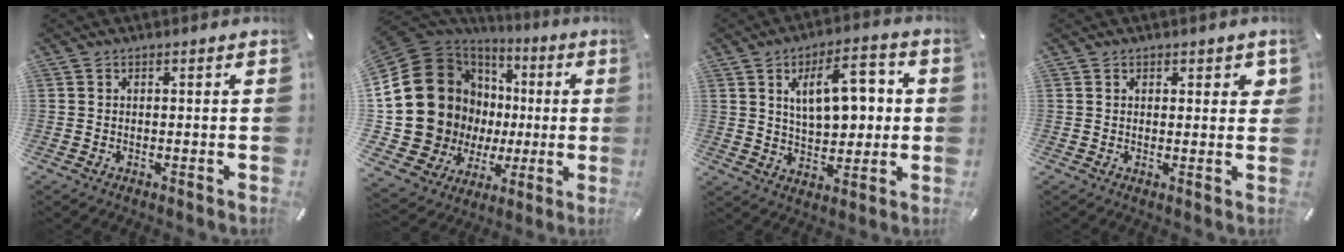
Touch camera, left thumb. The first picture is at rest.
{"total": 24.1, "force": [1.4, 20.1, 13.1], "torque": [-0.277, -0.032, 0.069]}
{"total": 13.4, "force": [3.9, 7.4, 10.5], "torque": [-0.151, -0.001, 0.064]}
{"total": 2.2, "force": [1.3, 1.3, 1.1], "torque": [-0.001, -0.004, 0.016]}